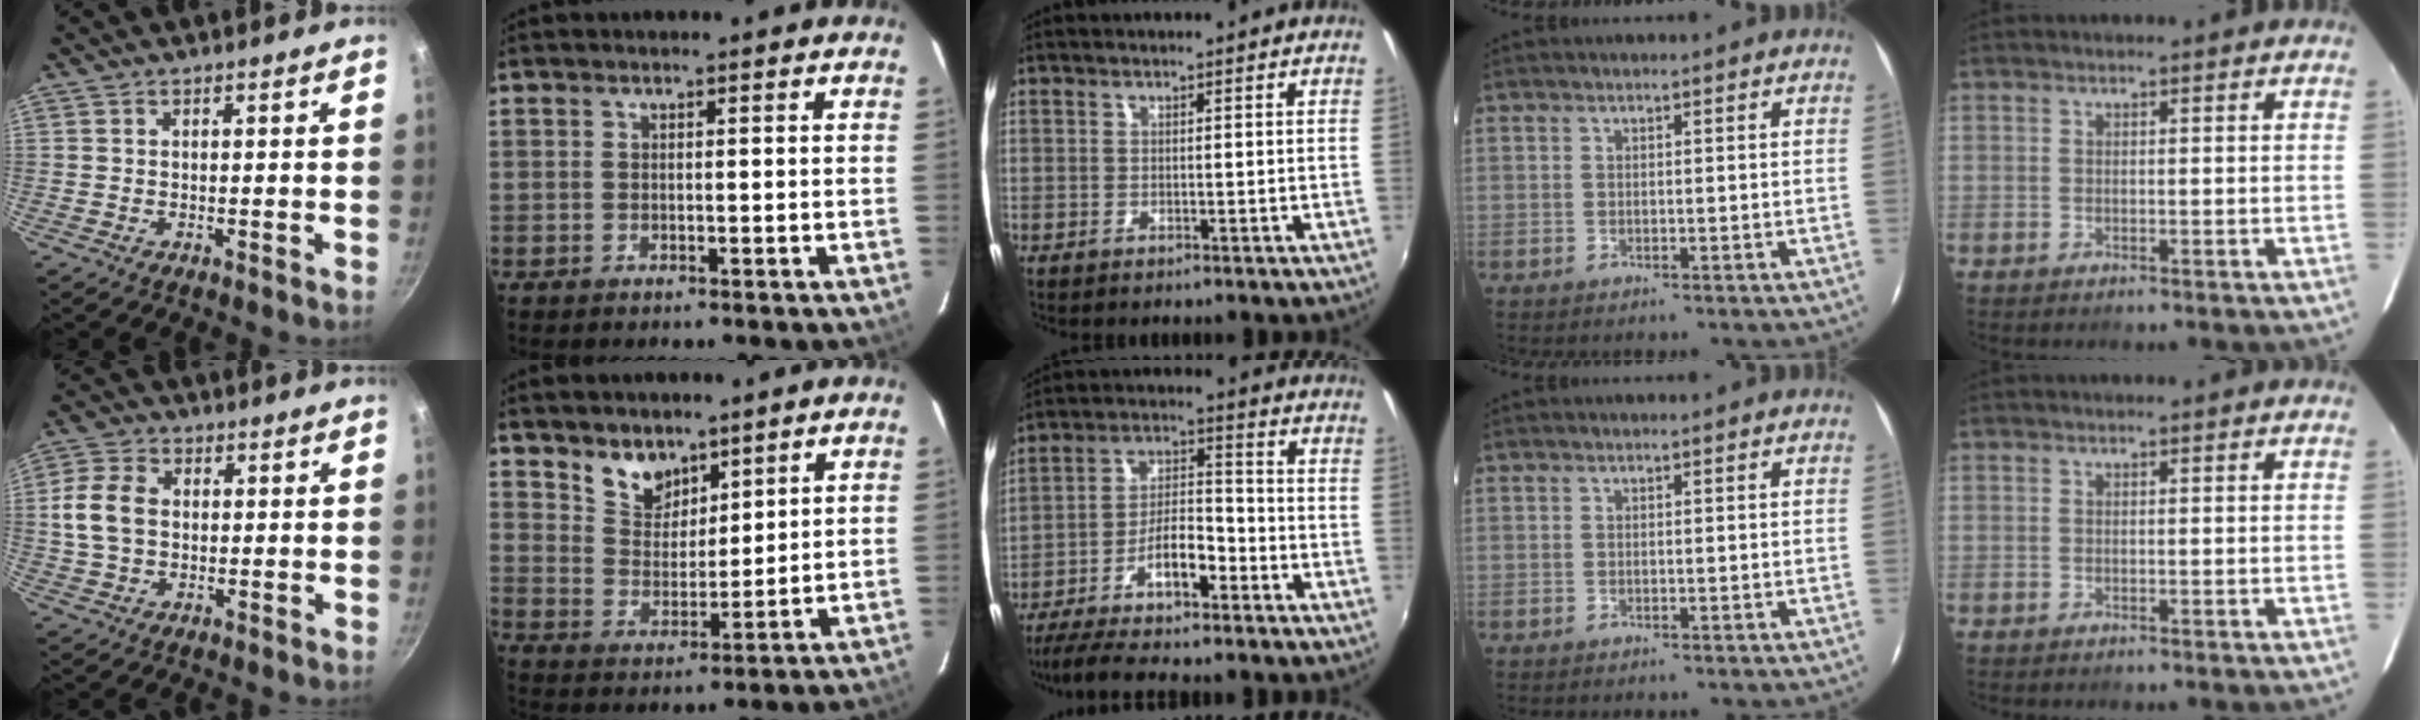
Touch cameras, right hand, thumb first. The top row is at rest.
{"thumb": {"total": 8.3, "force": [0.6, 6.1, 5.6], "torque": [-0.100, 0.011, 0.004]}, "index": {"total": 7.3, "force": [5.5, 4.2, 2.5], "torque": [-0.036, 0.006, 0.109]}, "middle": {"total": 12.5, "force": [-8.8, 3.4, 8.1], "torque": [-0.166, 0.014, -0.155]}}